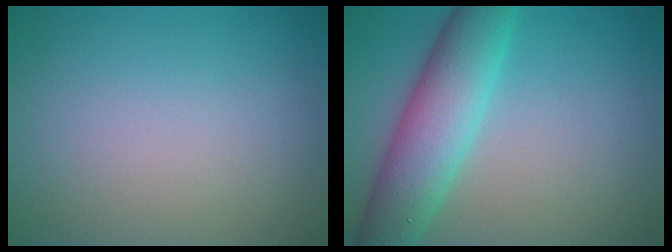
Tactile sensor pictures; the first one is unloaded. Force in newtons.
{"total": 7.1, "press": 7.1, "slide": 0.3}